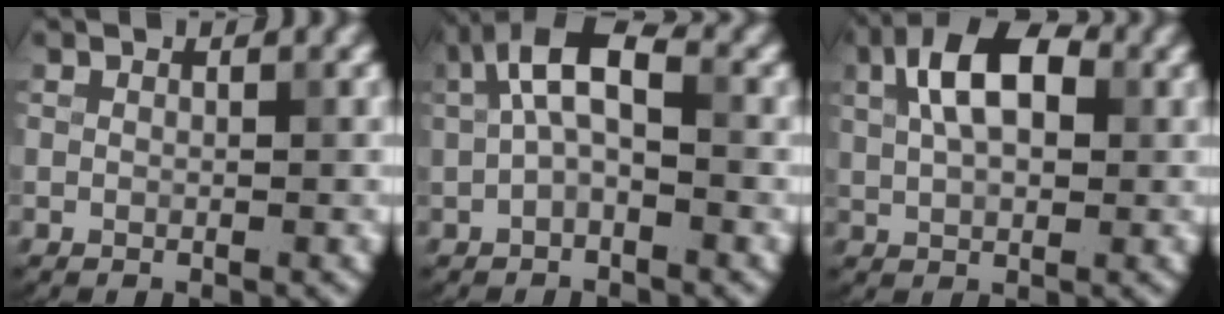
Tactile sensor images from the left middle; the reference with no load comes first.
{"total": 4.7, "force": [0.6, 2.1, 4.2], "torque": [-0.080, 0.017, 0.001]}
{"total": 7.6, "force": [2.4, 4.3, 5.8], "torque": [-0.105, 0.028, 0.022]}